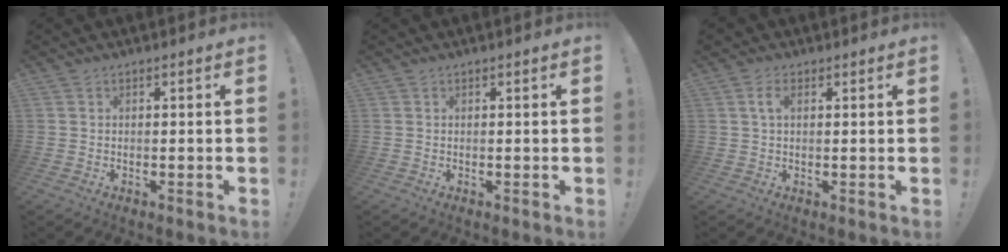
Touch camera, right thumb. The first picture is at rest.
{"total": 0.0}
{"total": 3.9, "force": [1.5, 2.0, 3.0], "torque": [-0.054, 0.003, 0.025]}